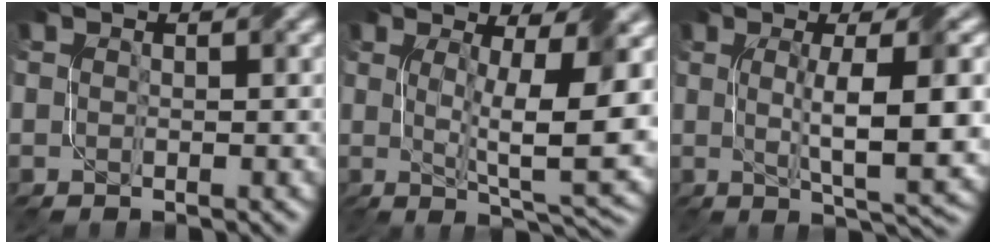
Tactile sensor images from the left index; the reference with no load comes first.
{"total": 10.1, "force": [1.3, 2.3, 9.8], "torque": [-0.150, -0.011, 0.023]}
{"total": 9.1, "force": [0.4, 2.0, 8.9], "torque": [-0.130, 0.000, 0.010]}